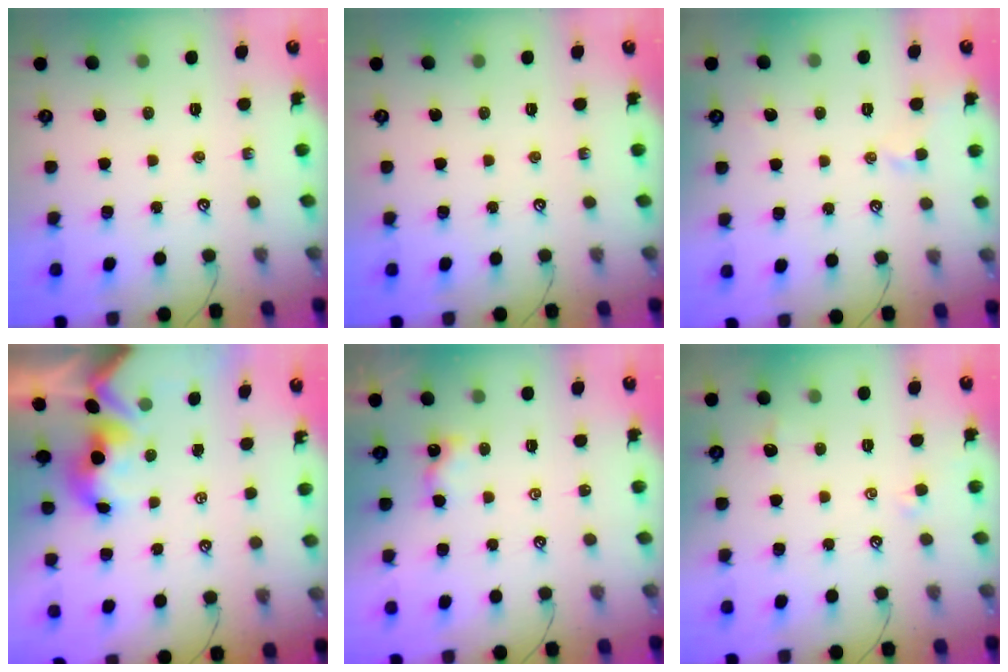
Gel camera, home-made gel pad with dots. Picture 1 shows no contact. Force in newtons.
{"total": 0.0}
{"total": 0.9, "press": 0.7, "slide": 0.6}
{"total": 2.0, "press": 1.9, "slide": 0.7}
{"total": 0.5, "press": 0.4, "slide": 0.3}
{"total": 1.0, "press": 0.8, "slide": 0.5}